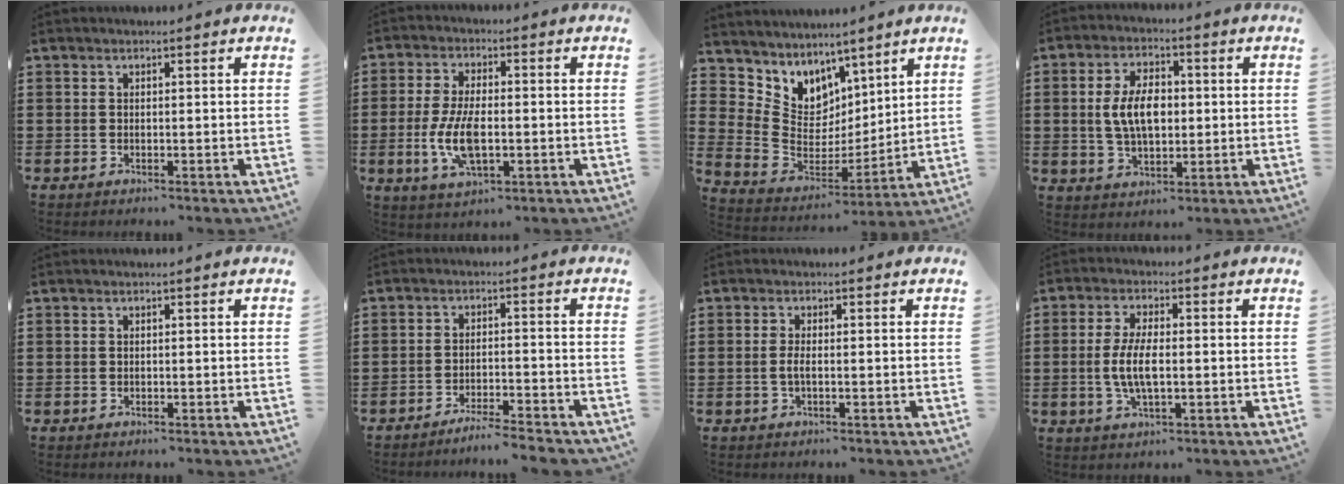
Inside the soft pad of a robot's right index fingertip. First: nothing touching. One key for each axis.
{"total": 7.9, "fx": -1.7, "fy": 3.5, "fz": 6.8, "tx": -0.151, "ty": -0.005, "tz": -0.034}
{"total": 6.4, "fx": 4.6, "fy": 4.2, "fz": -1.3, "tx": -0.033, "ty": -0.064, "tz": 0.086}
{"total": 7.5, "fx": 0.3, "fy": 4.2, "fz": 6.2, "tx": -0.135, "ty": 0.006, "tz": -0.004}
{"total": 0.0}
{"total": 3.8, "fx": -3.7, "fy": -0.4, "fz": 1.0, "tx": -0.020, "ty": -0.004, "tz": -0.074}
{"total": 1.9, "fx": -0.5, "fy": 0.3, "fz": 1.8, "tx": -0.048, "ty": -0.007, "tz": -0.014}
{"total": 6.1, "fx": -0.7, "fy": 2.1, "fz": 5.7, "tx": -0.128, "ty": -0.006, "tz": -0.022}